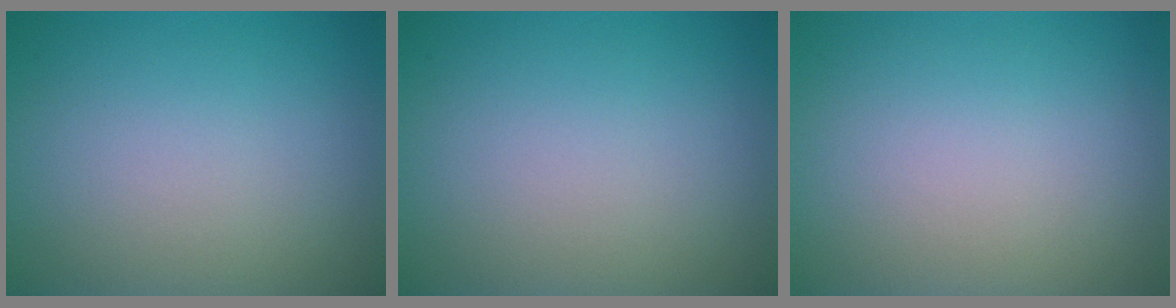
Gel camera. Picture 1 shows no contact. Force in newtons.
{"total": 0.0}
{"total": 0.0}